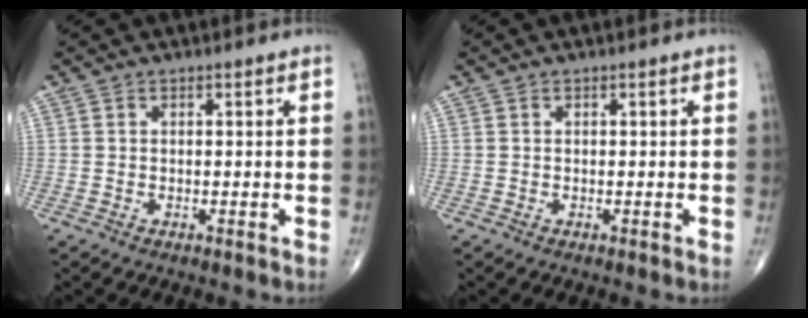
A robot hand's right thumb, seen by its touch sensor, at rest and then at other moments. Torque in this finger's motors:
{"motor_torque": [-0.29, 0.10, 0.02, 0.01, 0.01]}